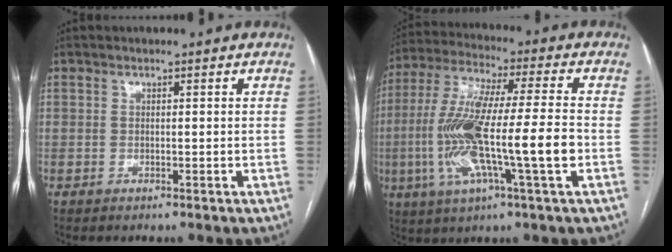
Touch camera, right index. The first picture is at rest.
{"total": 17.1, "force": [-3.3, 0.9, 16.7], "torque": [-0.332, -0.004, -0.064]}